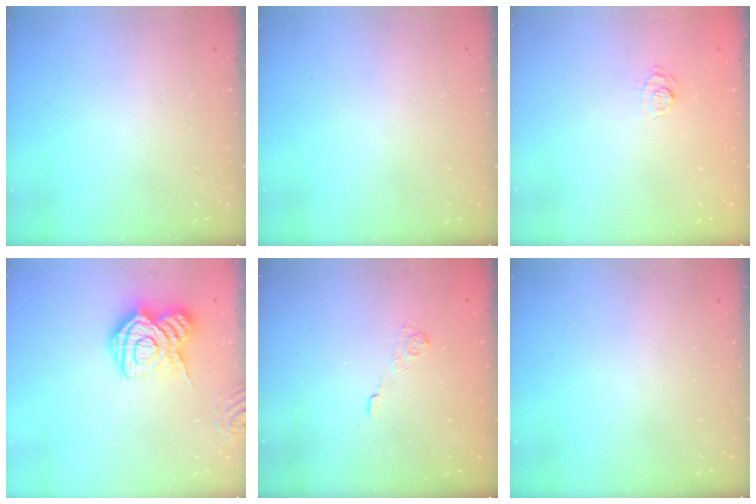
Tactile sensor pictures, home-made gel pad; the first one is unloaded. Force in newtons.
{"total": 0.0}
{"total": 8.1, "press": 7.9, "slide": 1.4}
{"total": 13.5, "press": 13.5, "slide": 0.9}
{"total": 3.7, "press": 3.4, "slide": 1.4}
{"total": 0.0}